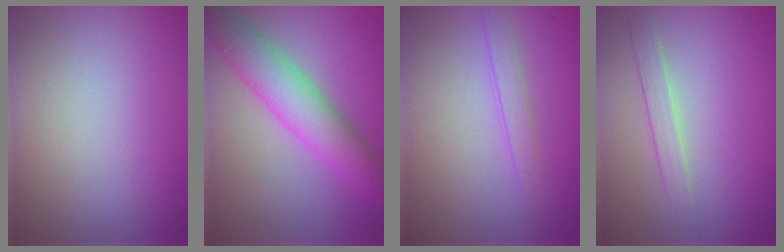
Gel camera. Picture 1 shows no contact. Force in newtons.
{"total": 6.1, "press": 6.1, "slide": 0.1}
{"total": 1.3, "press": 1.3, "slide": 0.1}
{"total": 1.5, "press": 1.5, "slide": 0.0}